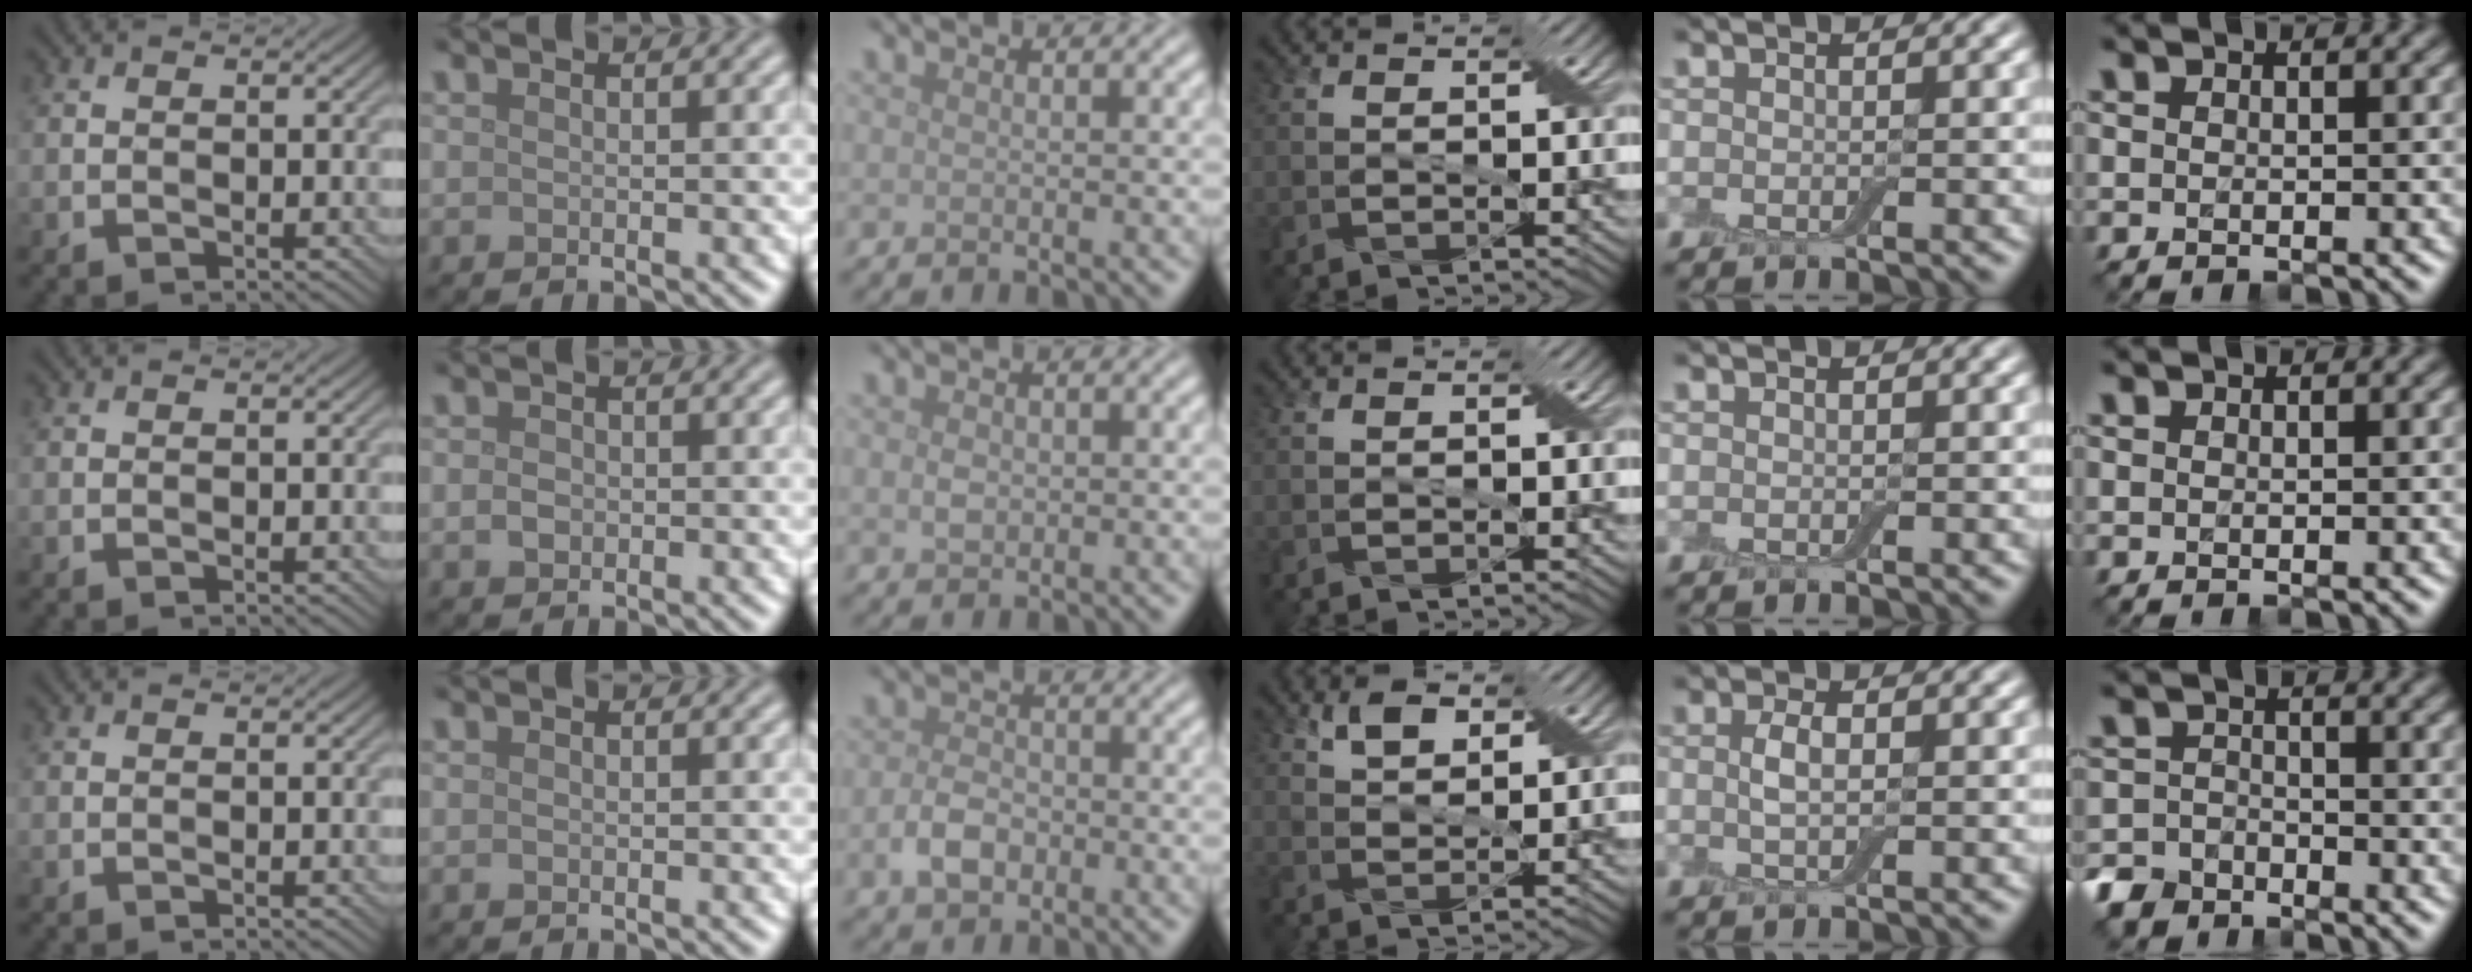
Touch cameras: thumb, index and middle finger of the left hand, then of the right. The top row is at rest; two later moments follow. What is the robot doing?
{"motion": "fold", "object": "apron"}